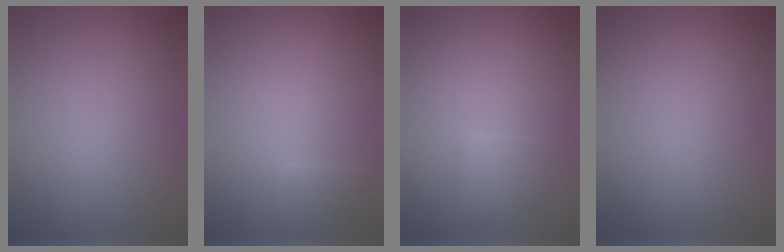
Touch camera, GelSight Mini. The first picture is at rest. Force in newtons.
{"total": 1.4, "press": 1.4, "slide": 0.1}
{"total": 1.4, "press": 1.4, "slide": 0.1}
{"total": 0.0}